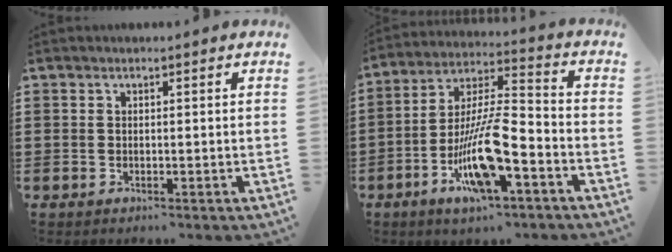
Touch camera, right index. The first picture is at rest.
{"total": 13.2, "force": [-5.8, 3.7, 11.3], "torque": [-0.233, -0.002, -0.109]}